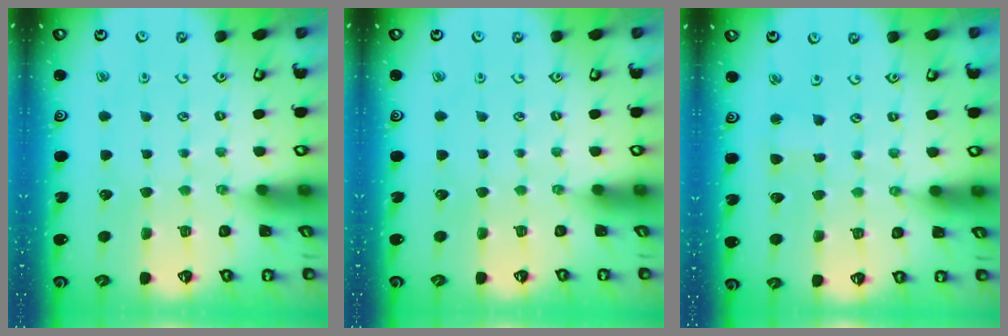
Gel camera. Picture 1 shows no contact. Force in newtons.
{"total": 0.0}
{"total": 2.1, "press": 2.1, "slide": 0.2}